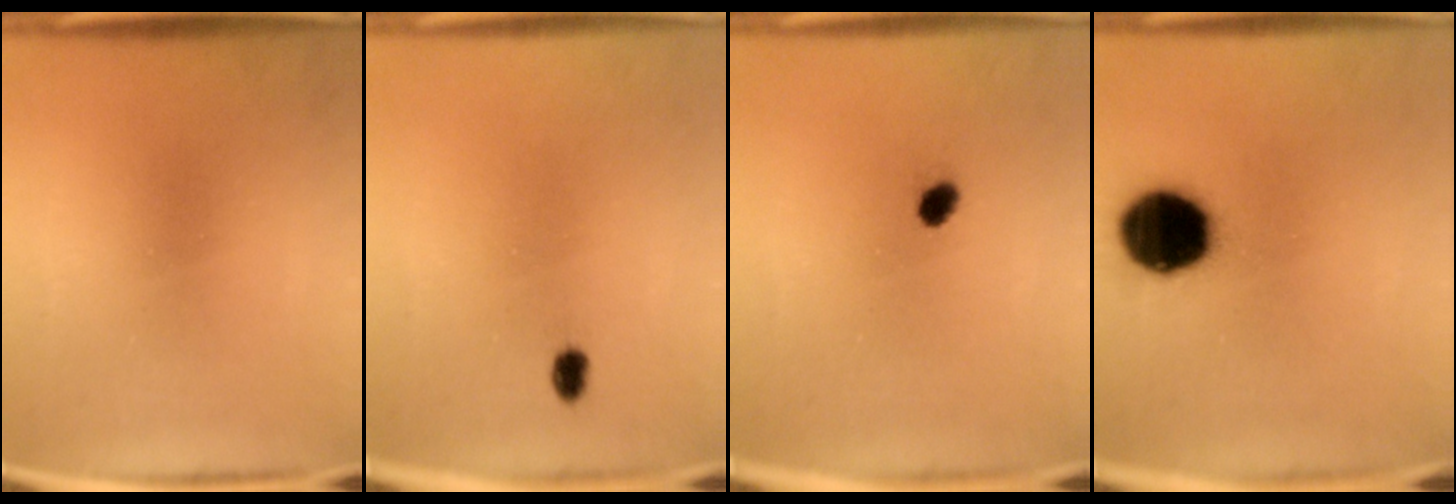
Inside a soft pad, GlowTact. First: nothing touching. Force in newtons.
{"total": 1.9}
{"total": 1.7}
{"total": 17.9}